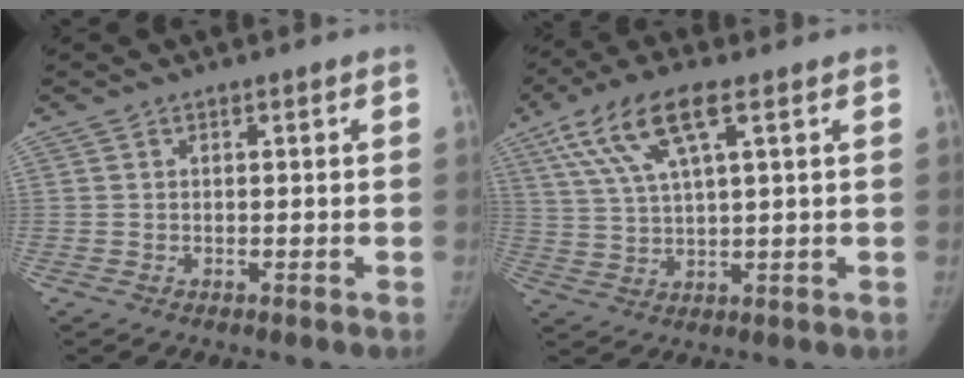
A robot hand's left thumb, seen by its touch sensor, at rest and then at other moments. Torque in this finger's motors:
{"motor_torque": [1.23, 0.84, 1.37, -0.67, 0.53]}